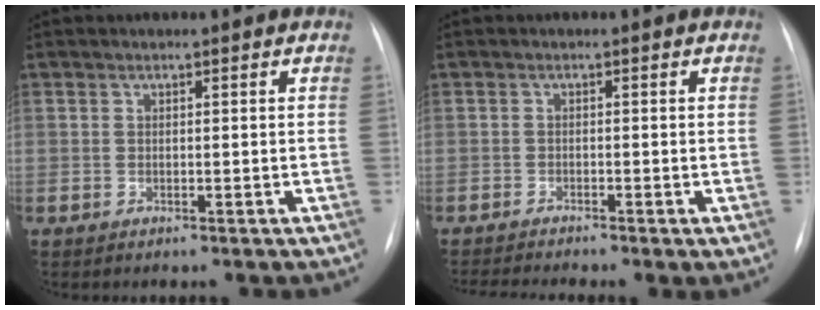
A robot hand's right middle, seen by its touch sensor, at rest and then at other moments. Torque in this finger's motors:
{"motor_torque": [0.86, -0.84, 0.27, 0.07]}